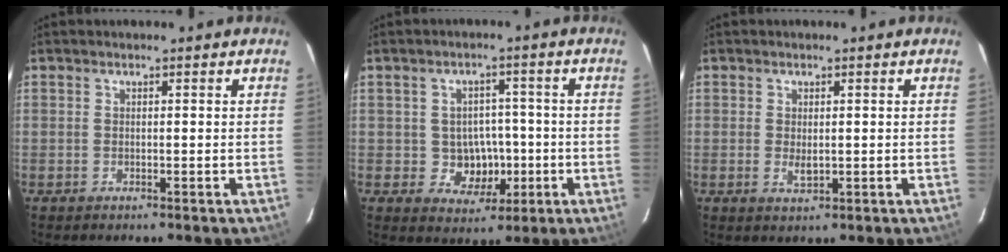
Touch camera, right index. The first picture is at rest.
{"total": 6.3, "force": [-1.2, 5.8, 2.2], "torque": [-0.050, 0.017, 0.000]}
{"total": 2.2, "force": [-0.1, 1.2, 1.8], "torque": [-0.032, -0.004, 0.001]}